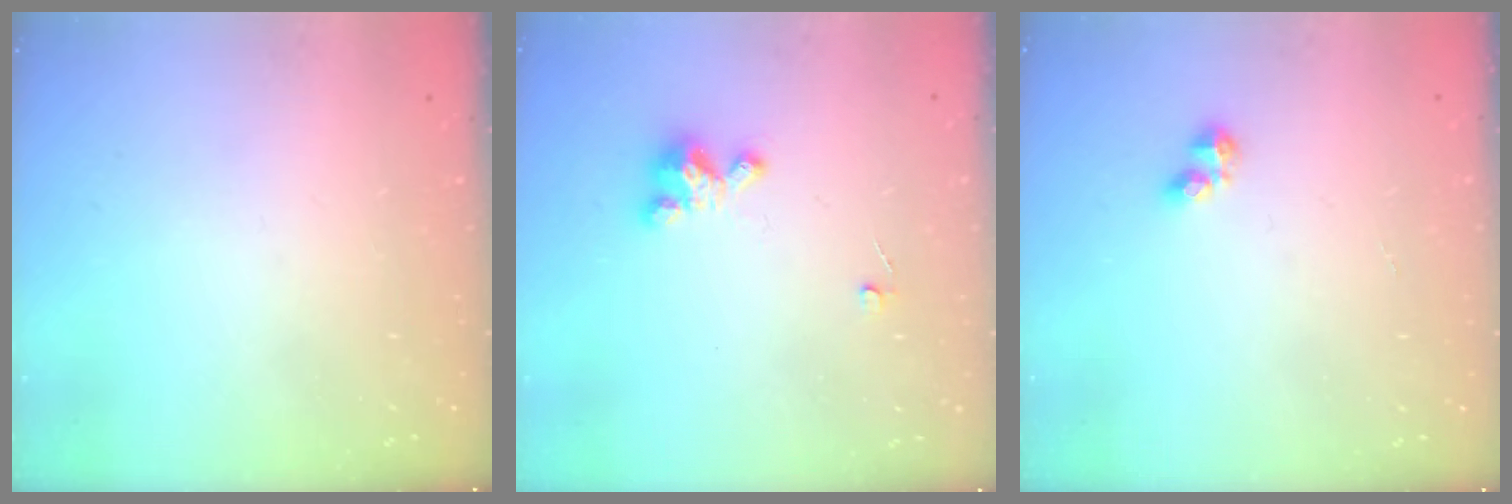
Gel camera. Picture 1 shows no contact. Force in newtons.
{"total": 3.4, "press": 3.4, "slide": 0.1}
{"total": 2.9, "press": 2.8, "slide": 0.5}